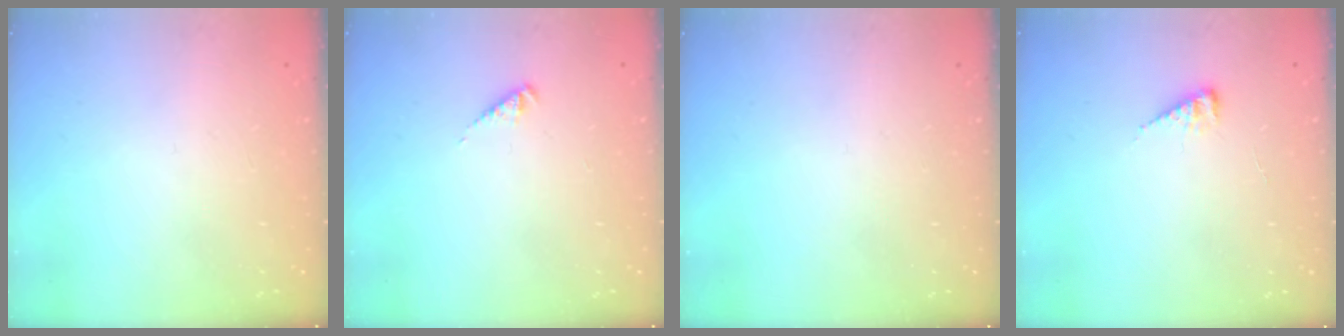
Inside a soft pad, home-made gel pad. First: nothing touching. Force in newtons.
{"total": 2.4, "press": 2.4, "slide": 0.3}
{"total": 0.0}
{"total": 5.2, "press": 5.2, "slide": 0.5}